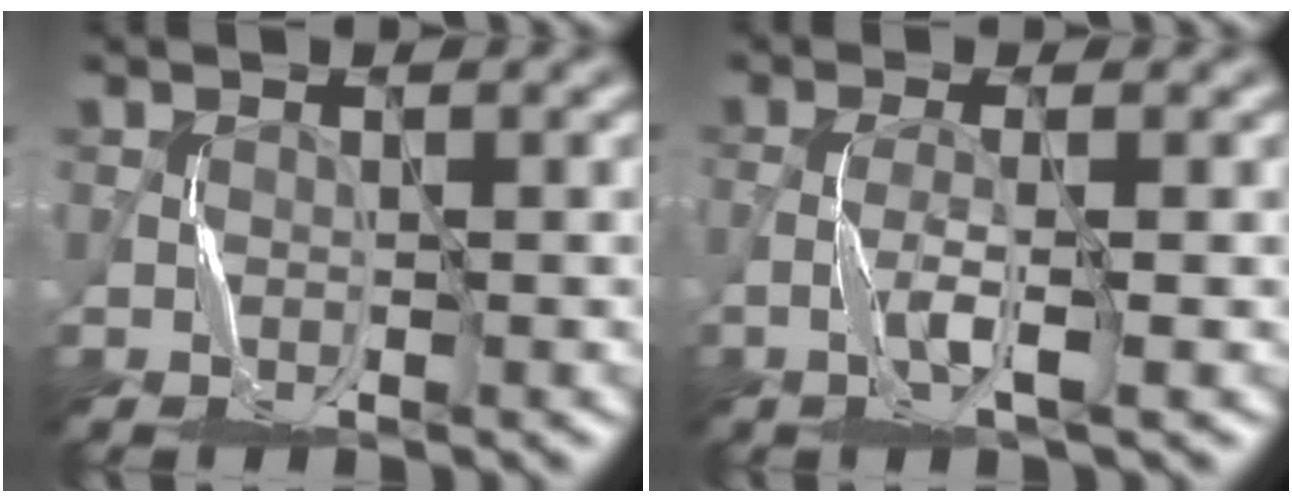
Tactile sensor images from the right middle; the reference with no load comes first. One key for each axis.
{"total": 2.6, "fx": -0.8, "fy": 0.2, "fz": 2.5, "tx": -0.055, "ty": 0.006, "tz": -0.025}